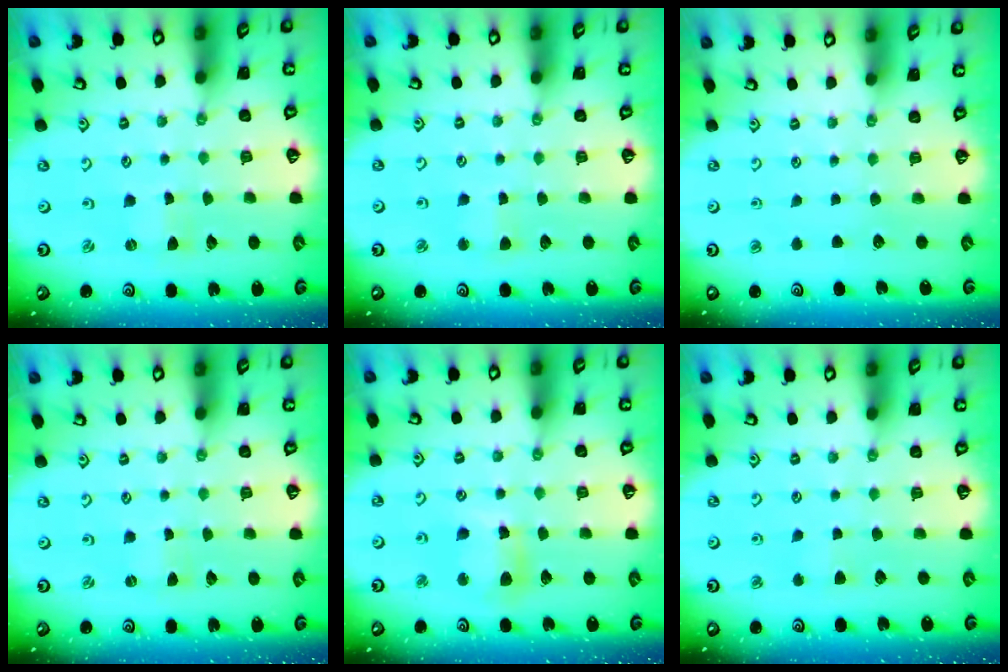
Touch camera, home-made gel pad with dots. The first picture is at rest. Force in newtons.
{"total": 3.1, "press": 3.1, "slide": 0.4}
{"total": 0.0}
{"total": 0.0}
{"total": 9.9, "press": 9.8, "slide": 1.0}
{"total": 2.7, "press": 2.7, "slide": 0.4}